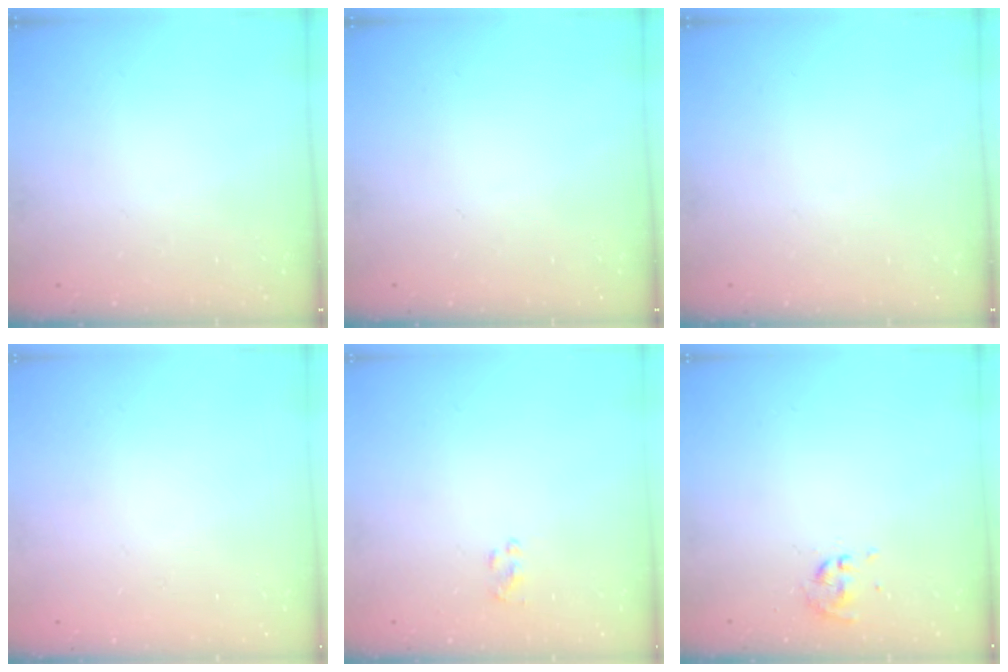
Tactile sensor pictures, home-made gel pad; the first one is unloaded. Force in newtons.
{"total": 0.0}
{"total": 0.0}
{"total": 1.8, "press": 1.8, "slide": 0.2}
{"total": 1.3, "press": 1.2, "slide": 0.5}
{"total": 0.0}